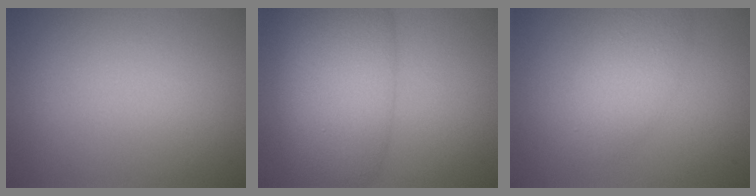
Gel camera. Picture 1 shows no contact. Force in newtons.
{"total": 8.8, "press": 8.8, "slide": 0.3}
{"total": 3.3, "press": 3.3, "slide": 0.1}